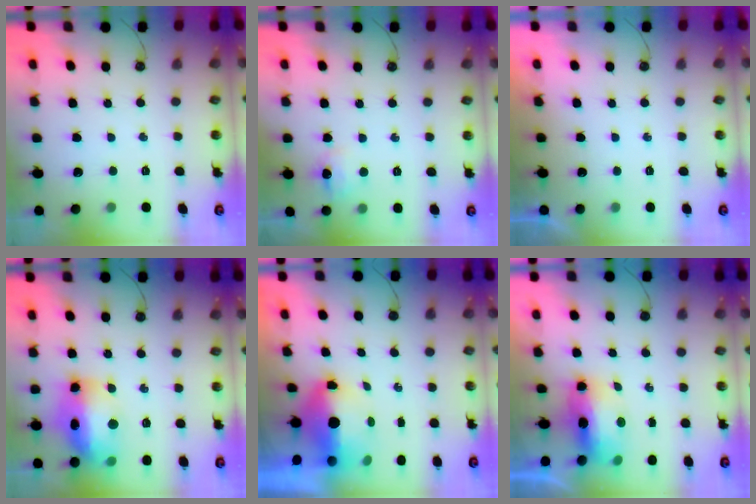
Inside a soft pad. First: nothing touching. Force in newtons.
{"total": 7.8, "press": 7.8, "slide": 0.7}
{"total": 0.0}
{"total": 17.2, "press": 17.1, "slide": 1.6}
{"total": 11.2, "press": 9.4, "slide": 6.2}
{"total": 9.5, "press": 9.3, "slide": 2.0}